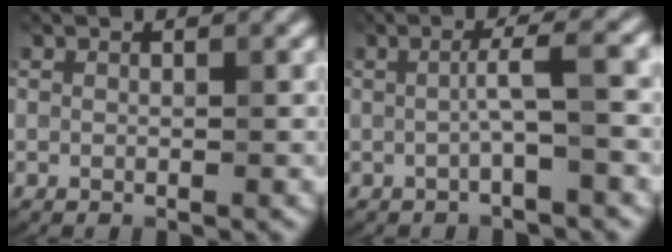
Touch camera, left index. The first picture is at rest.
{"total": 2.5, "force": [-0.3, -0.1, 2.5], "torque": [-0.050, 0.018, -0.009]}